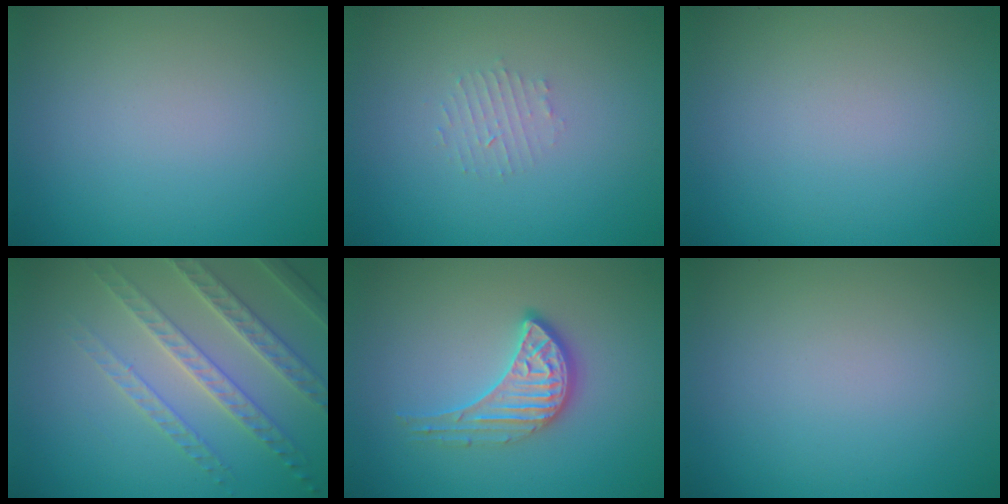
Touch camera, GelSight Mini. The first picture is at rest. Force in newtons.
{"total": 1.2, "press": 1.1, "slide": 0.2}
{"total": 0.0}
{"total": 4.0, "press": 3.9, "slide": 0.8}
{"total": 3.2, "press": 2.9, "slide": 1.2}
{"total": 0.0}